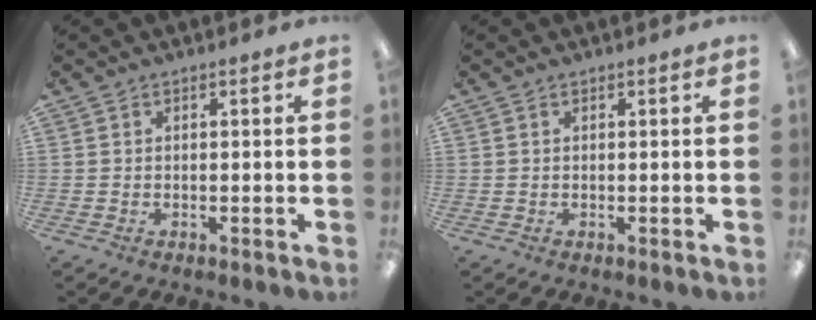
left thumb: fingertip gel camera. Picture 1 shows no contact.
{"total": 0.0}